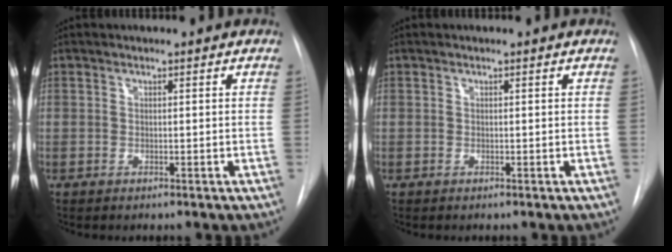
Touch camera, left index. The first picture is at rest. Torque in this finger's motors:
{"motor_torque": [0.00, 0.00, 0.00, 0.00]}